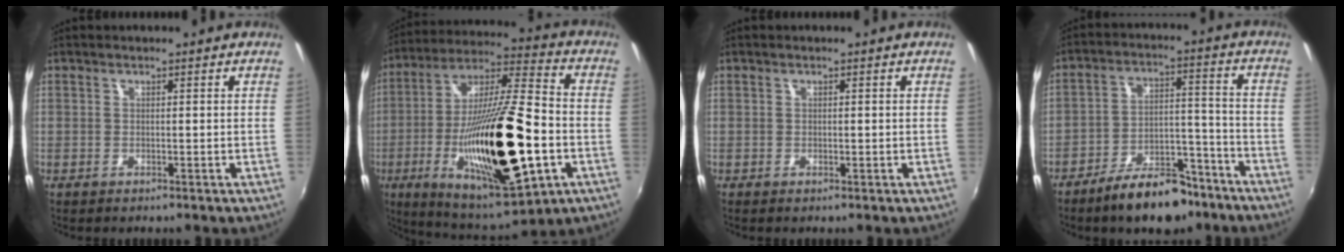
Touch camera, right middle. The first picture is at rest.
{"total": 29.2, "force": [-8.2, 7.8, 27.0], "torque": [-0.494, -0.043, -0.128]}
{"total": 0.0}
{"total": 13.5, "force": [-10.2, 5.9, 6.6], "torque": [-0.110, 0.033, -0.145]}